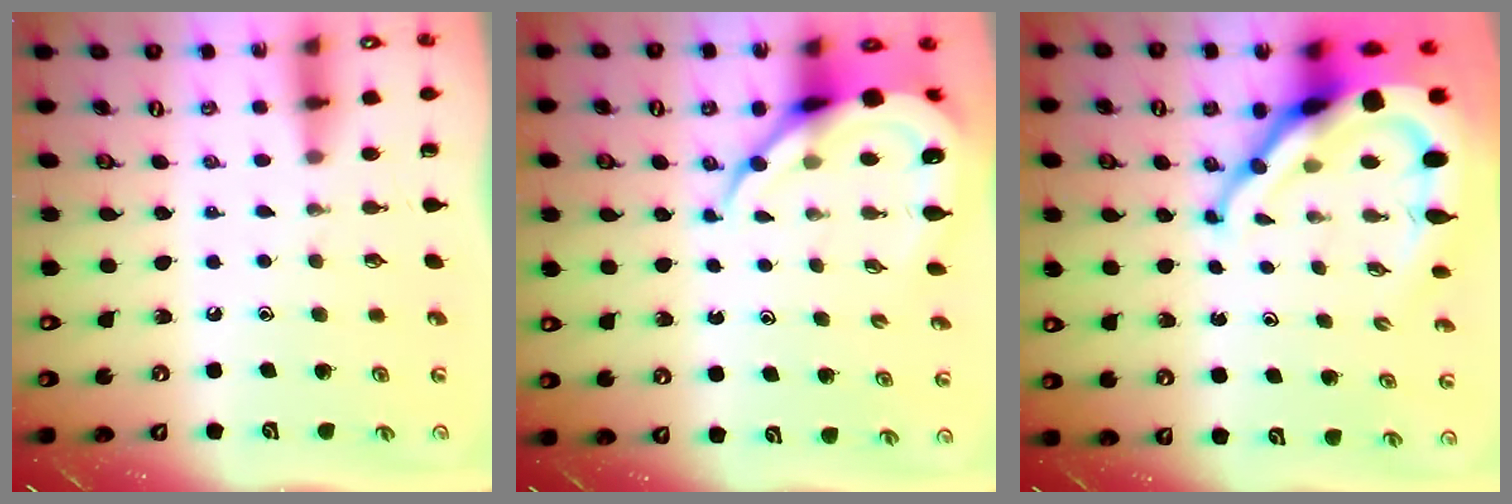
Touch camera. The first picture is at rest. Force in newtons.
{"total": 10.9, "press": 10.8, "slide": 1.2}
{"total": 16.4, "press": 16.3, "slide": 1.4}